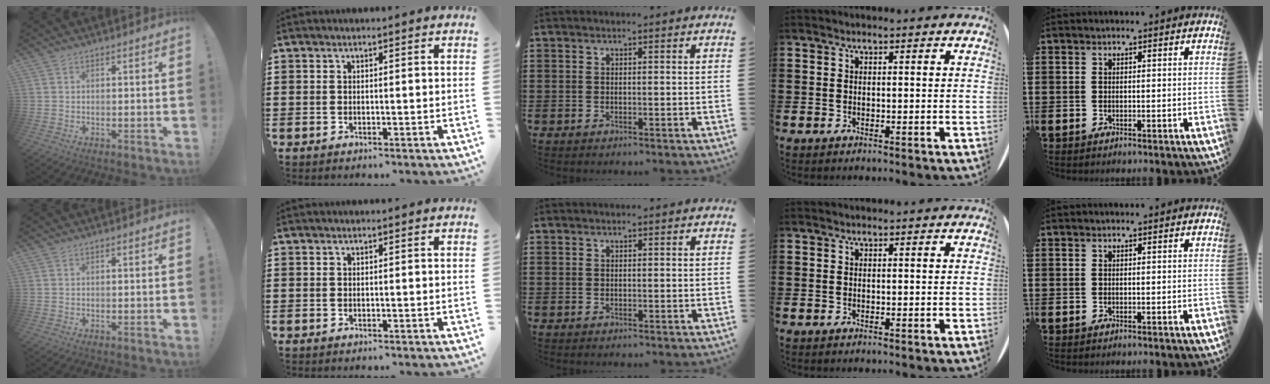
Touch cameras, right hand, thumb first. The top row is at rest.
{}